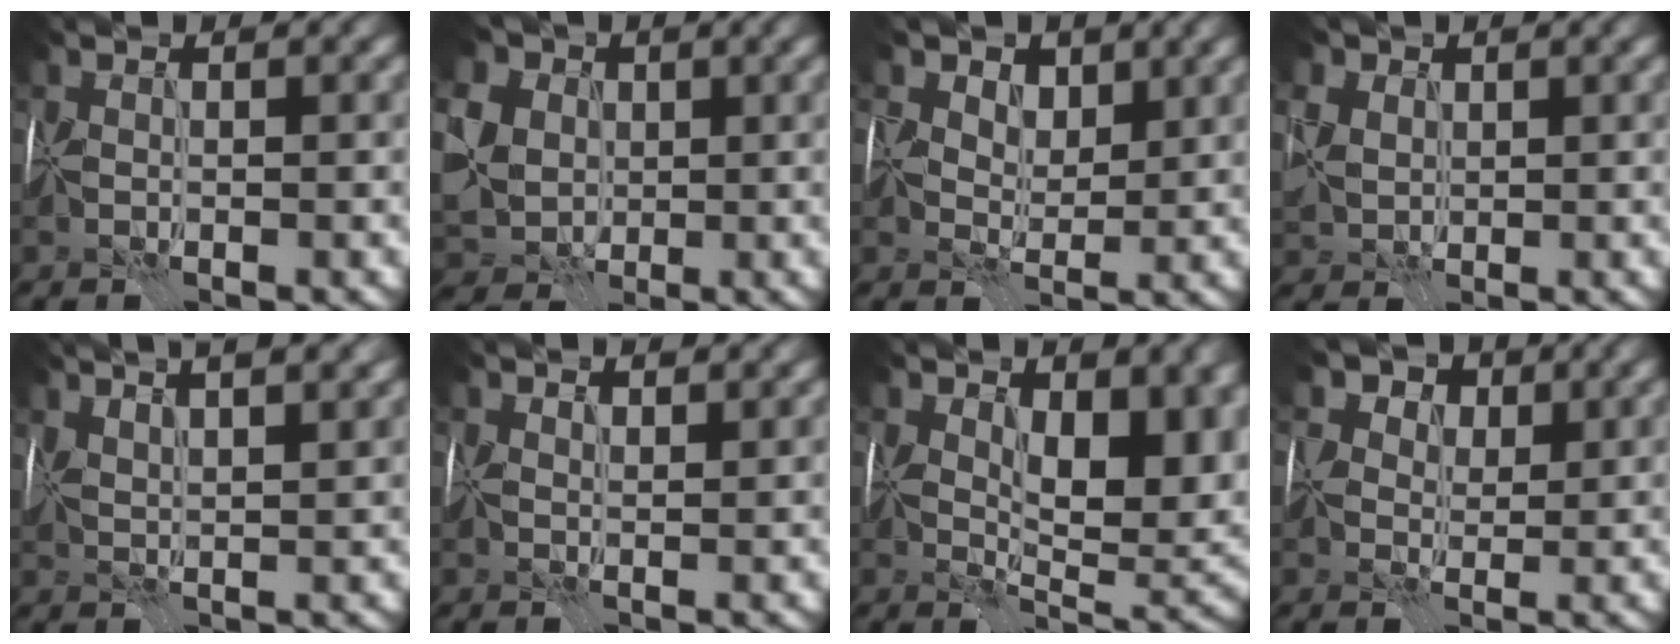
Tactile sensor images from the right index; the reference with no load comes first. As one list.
[{"total": 9.7, "force": [2.3, 8.0, 5.0], "torque": [-0.121, 0.021, 0.022]}, {"total": 3.7, "force": [2.1, 2.6, 1.6], "torque": [-0.036, -0.008, 0.037]}, {"total": 4.8, "force": [1.6, 3.9, 2.4], "torque": [-0.087, 0.015, 0.030]}, {"total": 9.0, "force": [5.8, 3.5, 6.0], "torque": [-0.086, 0.043, 0.070]}, {"total": 2.6, "force": [2.0, 1.0, 1.3], "torque": [-0.028, 0.004, 0.029]}, {"total": 8.9, "force": [2.3, 4.7, 7.1], "torque": [-0.101, -0.023, 0.043]}, {"total": 5.0, "force": [3.0, 3.6, 2.0], "torque": [-0.045, -0.004, 0.046]}]